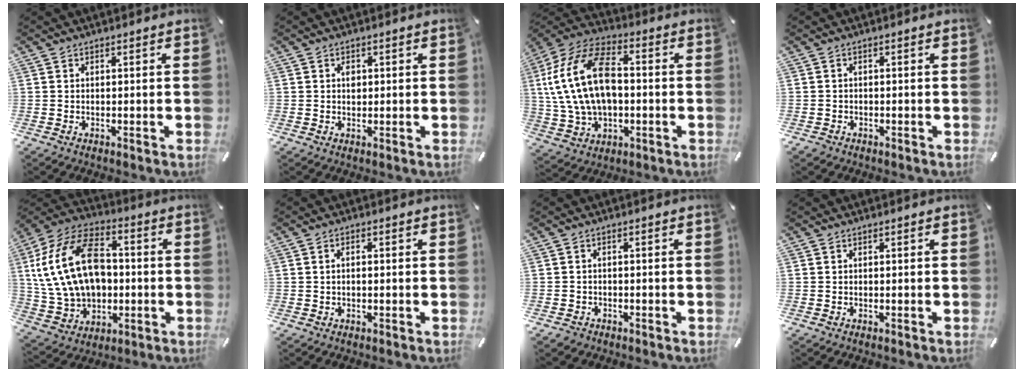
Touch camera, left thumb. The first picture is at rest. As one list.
[{"total": 1.6, "force": [0.3, 1.3, 0.9], "torque": [-0.005, -0.002, 0.001]}, {"total": 19.6, "force": [0.7, 13.6, 14.1], "torque": [-0.302, 0.013, 0.010]}, {"total": 1.3, "force": [-0.7, 1.0, 0.3], "torque": [-0.005, 0.004, -0.017]}, {"total": 21.2, "force": [1.4, 15.7, 14.2], "torque": [-0.298, 0.015, 0.028]}, {"total": 1.3, "force": [-0.1, 0.7, 1.1], "torque": [-0.021, 0.002, -0.002]}, {"total": 1.8, "force": [-1.2, 1.3, 0.4], "torque": [-0.007, 0.007, -0.027]}, {"total": 0.0}]